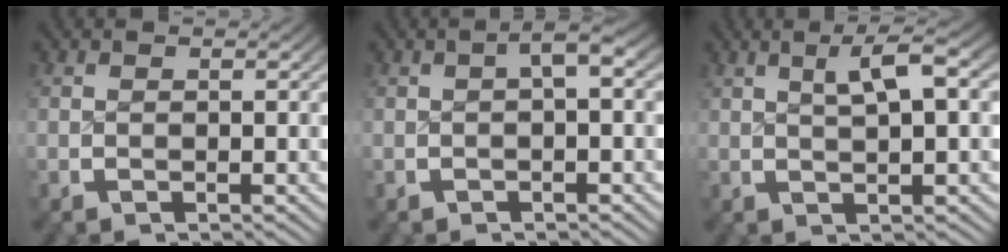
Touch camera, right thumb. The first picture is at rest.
{"total": 1.9, "force": [0.1, 0.6, 1.9], "torque": [-0.030, 0.012, -0.002]}
{"total": 4.3, "force": [1.9, 1.0, 3.7], "torque": [-0.049, 0.014, 0.030]}